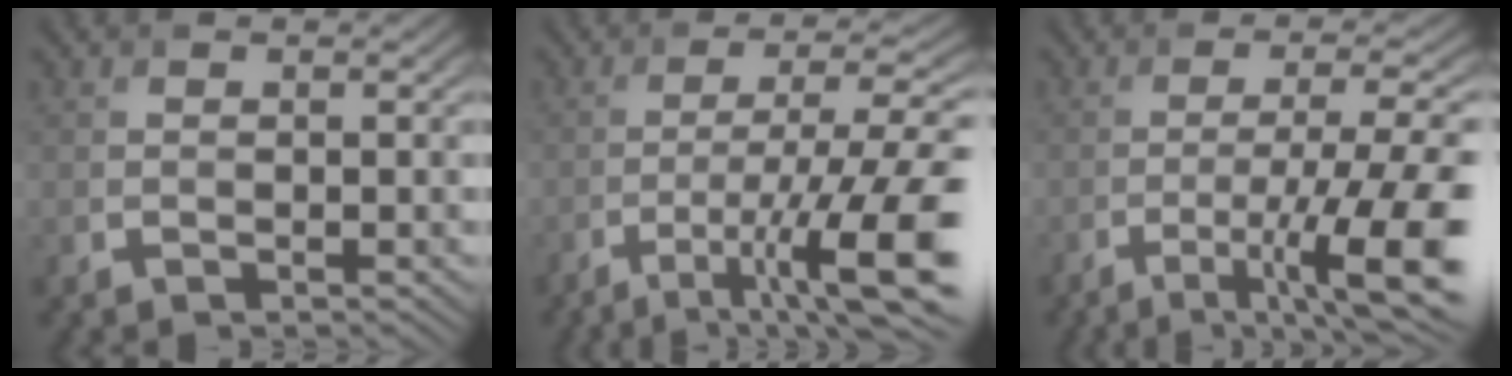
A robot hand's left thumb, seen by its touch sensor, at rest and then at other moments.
{"total": 13.4, "force": [-6.6, 2.7, 11.4], "torque": [-0.179, 0.005, -0.103]}
{"total": 12.2, "force": [-5.6, 2.1, 10.6], "torque": [-0.157, 0.003, -0.085]}